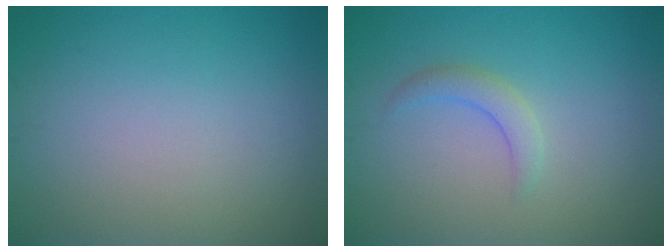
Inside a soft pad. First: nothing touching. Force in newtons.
{"total": 1.9, "press": 1.9, "slide": 0.1}